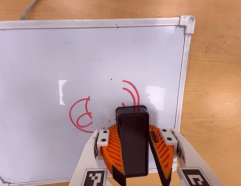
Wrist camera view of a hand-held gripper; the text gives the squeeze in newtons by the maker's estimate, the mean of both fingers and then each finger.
{"total": 15.9, "left": 17.3, "right": 14.5}